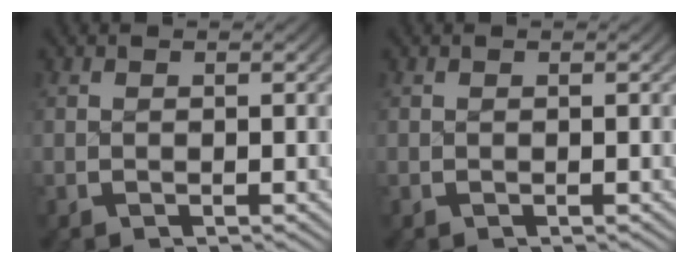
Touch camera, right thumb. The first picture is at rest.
{"total": 0.0}